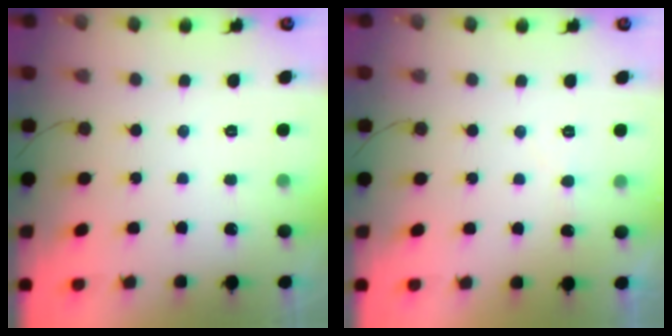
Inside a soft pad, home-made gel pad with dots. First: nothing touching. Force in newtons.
{"total": 3.9, "press": 3.9, "slide": 0.4}